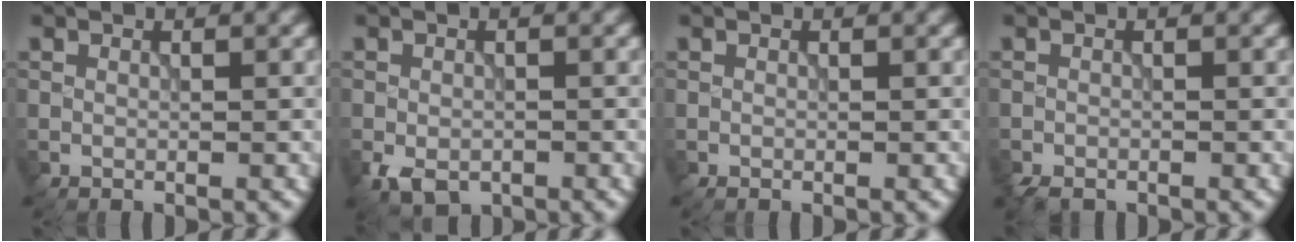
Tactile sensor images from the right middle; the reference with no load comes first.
{"total": 3.2, "force": [-1.7, 2.0, 1.8], "torque": [-0.035, -0.014, -0.030]}
{"total": 0.0}
{"total": 1.6, "force": [-1.3, 0.8, 0.5], "torque": [-0.011, -0.005, -0.026]}